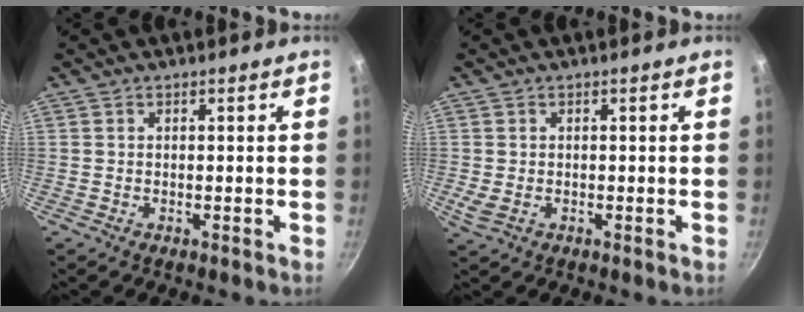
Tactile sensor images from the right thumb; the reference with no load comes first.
{"total": 2.1, "force": [-0.3, 1.4, 1.5], "torque": [-0.042, -0.002, -0.002]}